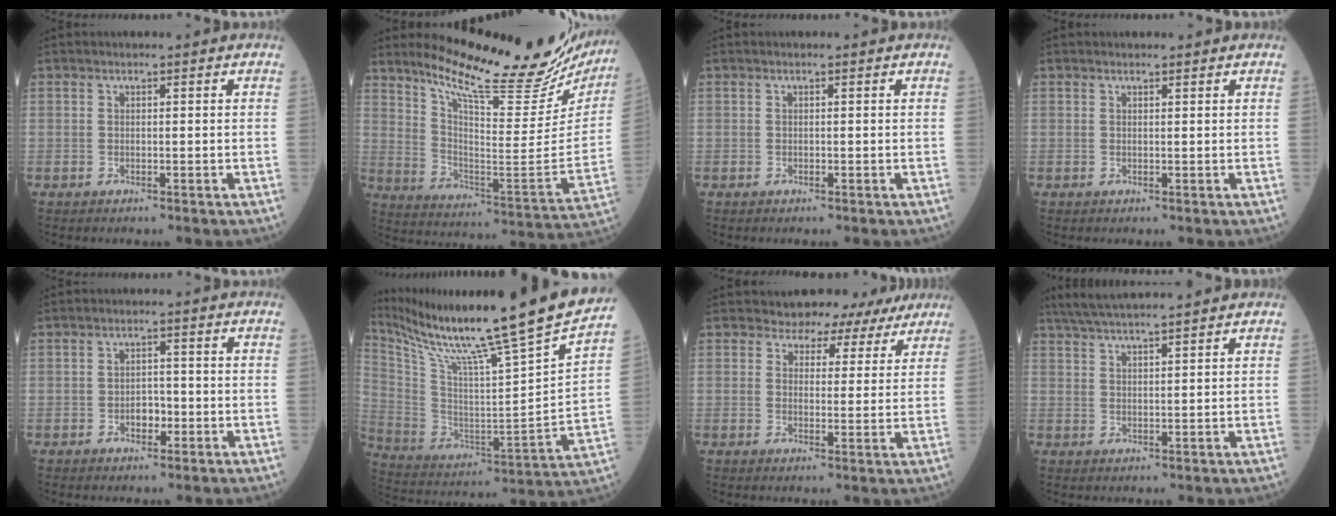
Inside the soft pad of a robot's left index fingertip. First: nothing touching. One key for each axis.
{"total": 26.6, "fx": 23.0, "fy": 4.5, "fz": 12.7, "tx": -0.200, "ty": -0.076, "tz": 0.313}
{"total": 0.0}
{"total": 0.6, "fx": 0.6, "fy": 0.0, "fz": 0.0, "tx": -0.007, "ty": 0.000, "tz": 0.009}
{"total": 2.7, "fx": -1.1, "fy": 1.6, "fz": 1.8, "tx": -0.025, "ty": 0.005, "tz": -0.017}
{"total": 29.1, "fx": 24.1, "fy": -1.6, "fz": 16.2, "tx": -0.300, "ty": -0.077, "tz": 0.373}
{"total": 7.6, "fx": 6.7, "fy": 3.6, "fz": -0.2, "tx": 0.018, "ty": -0.002, "tz": 0.061}
{"total": 9.7, "fx": 8.6, "fy": -0.5, "fz": 4.4, "tx": -0.076, "ty": 0.033, "tz": 0.132}